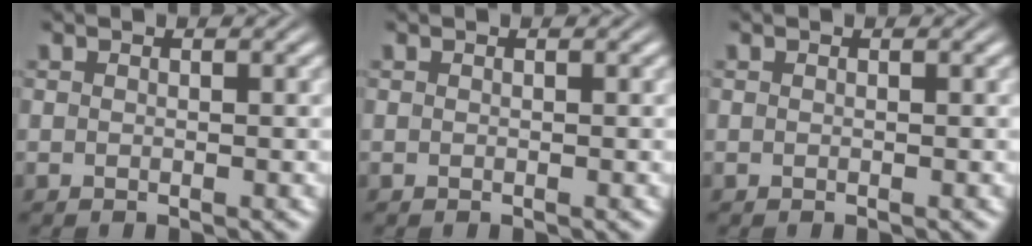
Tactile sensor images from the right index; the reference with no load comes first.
{"total": 0.0}
{"total": 0.0}